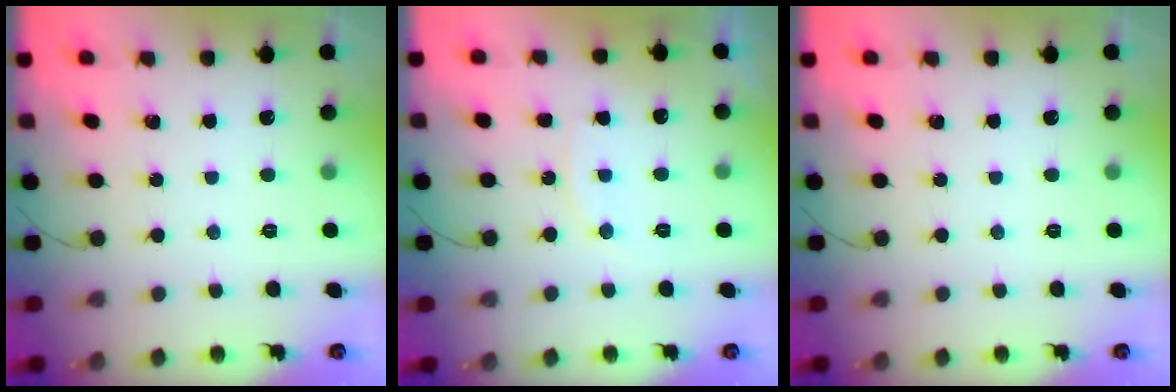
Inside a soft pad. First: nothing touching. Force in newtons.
{"total": 6.2, "press": 6.2, "slide": 0.3}
{"total": 0.0}